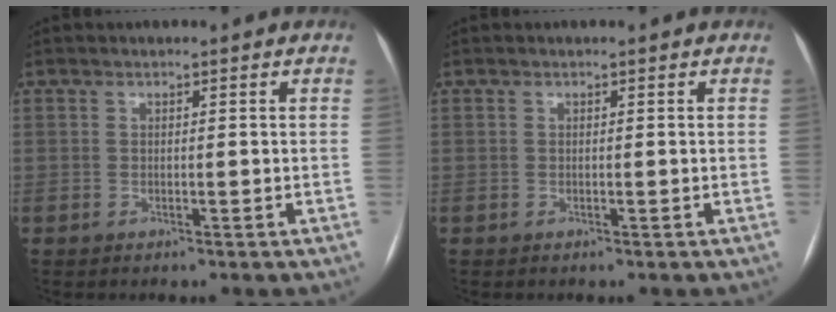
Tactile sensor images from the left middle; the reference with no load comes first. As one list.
[{"total": 0.0}]